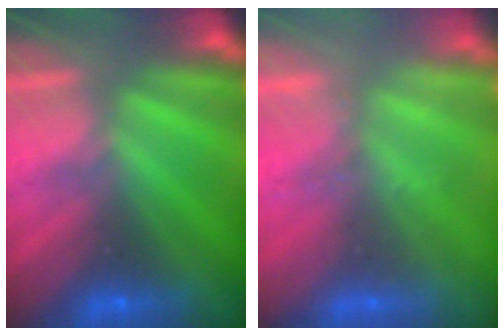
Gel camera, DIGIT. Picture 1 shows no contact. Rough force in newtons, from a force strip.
{"total": 2.3}